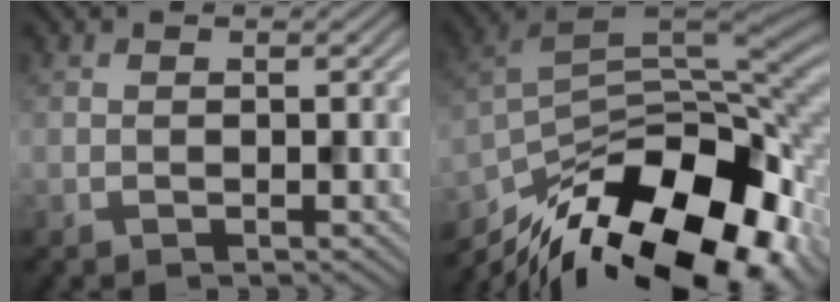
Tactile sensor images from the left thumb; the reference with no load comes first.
{"total": 17.6, "force": [-10.6, 7.2, 12.1], "torque": [-0.234, -0.024, -0.178]}